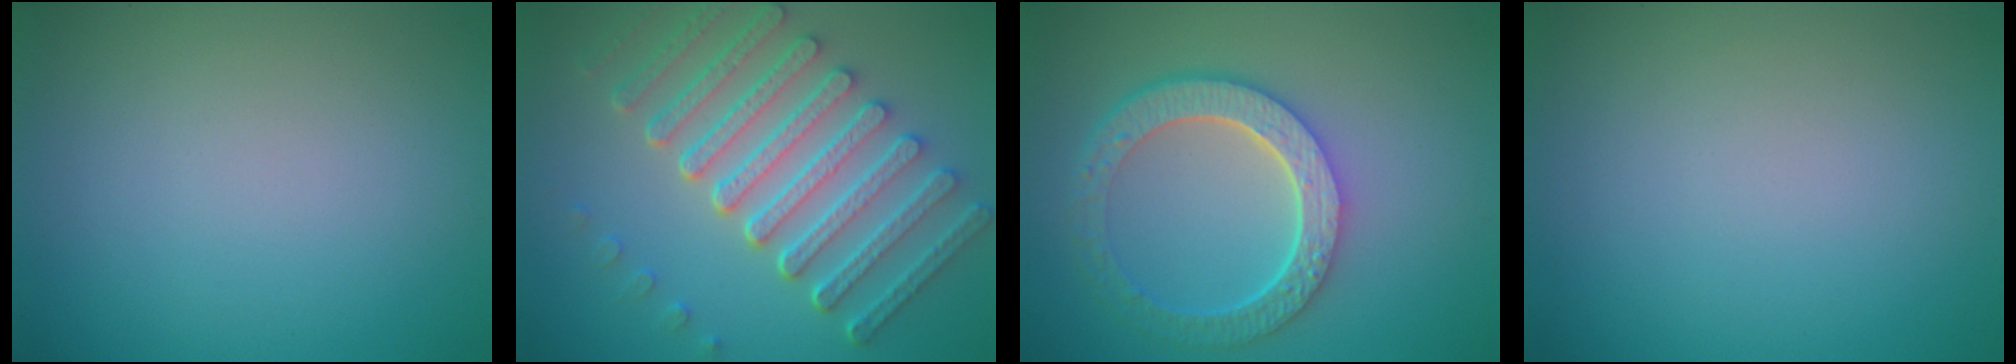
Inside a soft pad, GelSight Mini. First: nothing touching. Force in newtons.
{"total": 7.9, "press": 6.1, "slide": 5.0}
{"total": 6.1, "press": 4.6, "slide": 4.0}
{"total": 0.0}